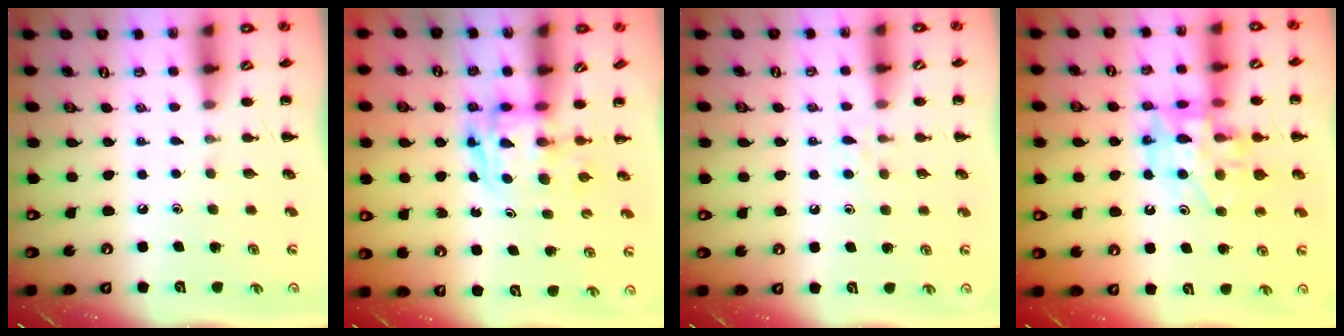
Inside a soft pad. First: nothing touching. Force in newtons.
{"total": 2.7, "press": 2.7, "slide": 0.2}
{"total": 5.9, "press": 5.5, "slide": 2.0}
{"total": 15.4, "press": 15.1, "slide": 3.2}